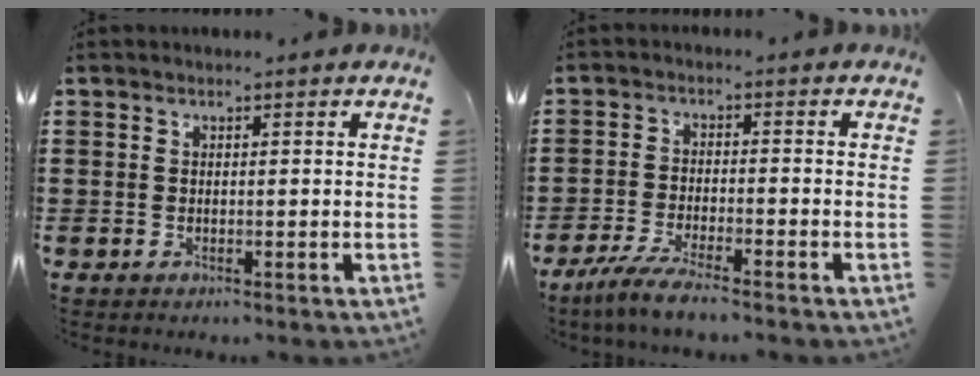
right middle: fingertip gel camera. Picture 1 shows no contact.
{"total": 4.7, "force": [-4.1, 0.2, 2.2], "torque": [-0.059, -0.011, -0.084]}